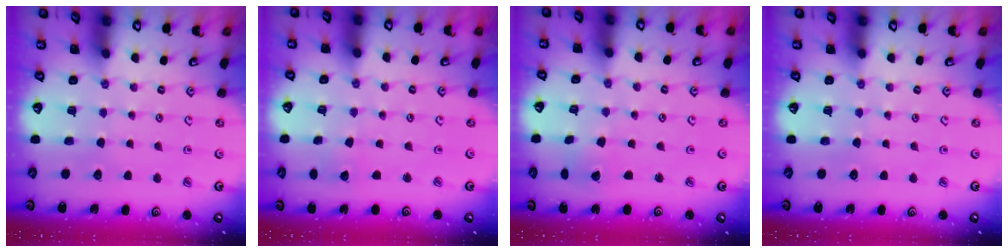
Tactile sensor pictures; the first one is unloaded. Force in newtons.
{"total": 1.9, "press": 1.9, "slide": 0.3}
{"total": 2.6, "press": 2.6, "slide": 0.3}
{"total": 0.0}